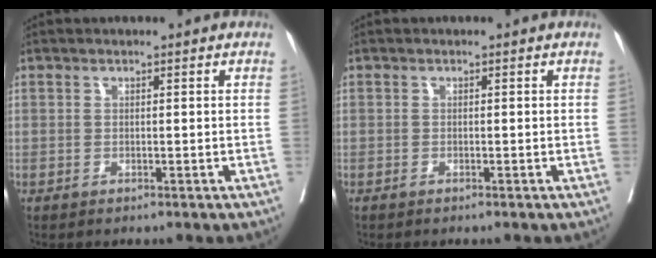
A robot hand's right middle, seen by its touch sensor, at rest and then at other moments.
{"total": 0.6, "force": [-0.5, 0.0, 0.3], "torque": [-0.007, -0.003, -0.010]}